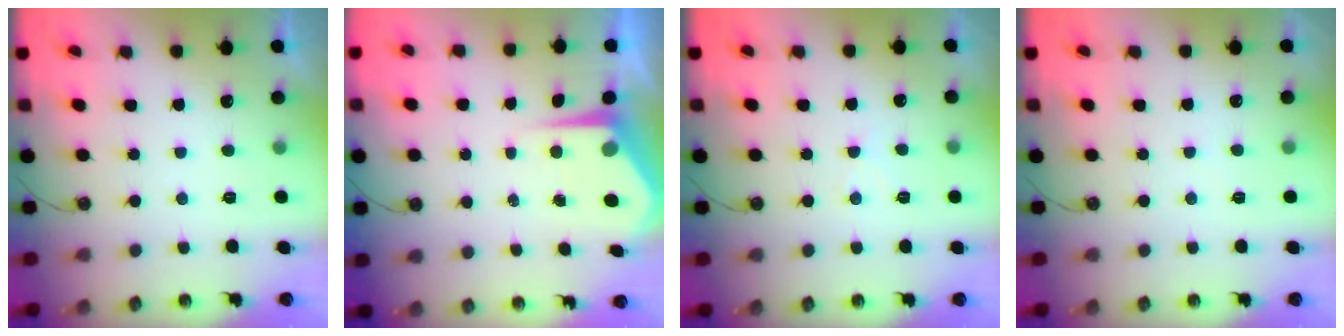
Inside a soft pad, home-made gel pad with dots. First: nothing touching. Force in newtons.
{"total": 6.1, "press": 6.0, "slide": 0.6}
{"total": 4.1, "press": 4.1, "slide": 0.7}
{"total": 2.1, "press": 2.0, "slide": 0.4}